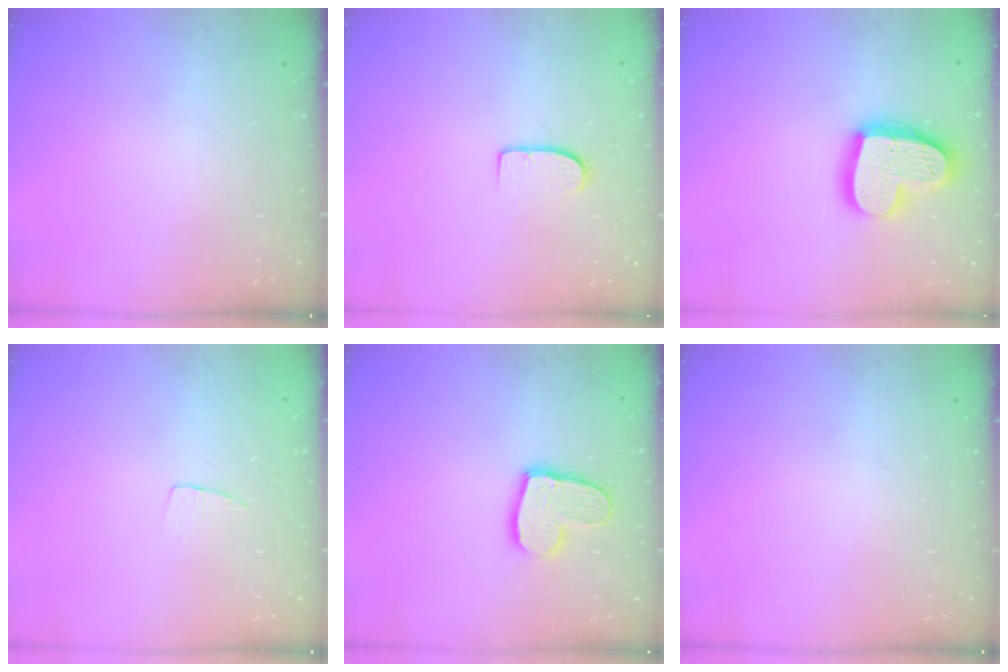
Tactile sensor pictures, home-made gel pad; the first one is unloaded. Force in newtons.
{"total": 6.6, "press": 6.6, "slide": 0.5}
{"total": 18.0, "press": 17.9, "slide": 1.3}
{"total": 3.2, "press": 3.2, "slide": 0.2}
{"total": 12.2, "press": 12.2, "slide": 1.0}
{"total": 0.0}